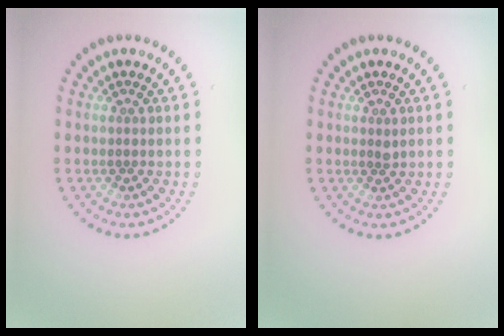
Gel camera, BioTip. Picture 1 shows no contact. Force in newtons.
{"total": 0.6, "press": 0.4, "slide": 0.4}